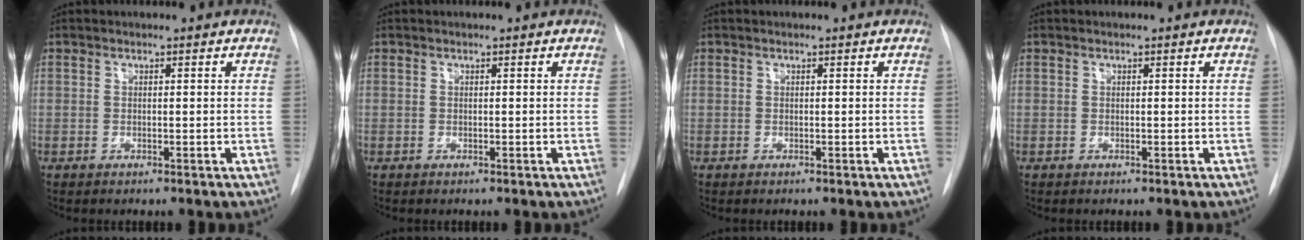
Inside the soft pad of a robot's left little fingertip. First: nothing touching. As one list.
[{"total": 0.0}, {"total": 0.0}, {"total": 0.0}]